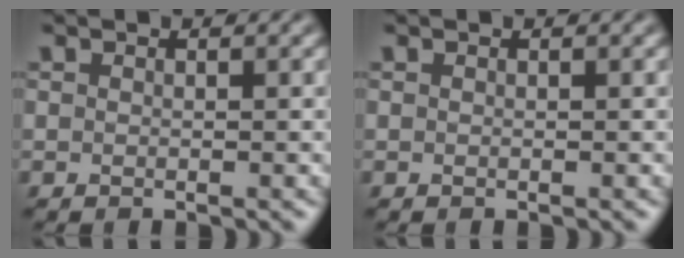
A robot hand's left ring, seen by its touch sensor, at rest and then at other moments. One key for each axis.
{"total": 0.0}